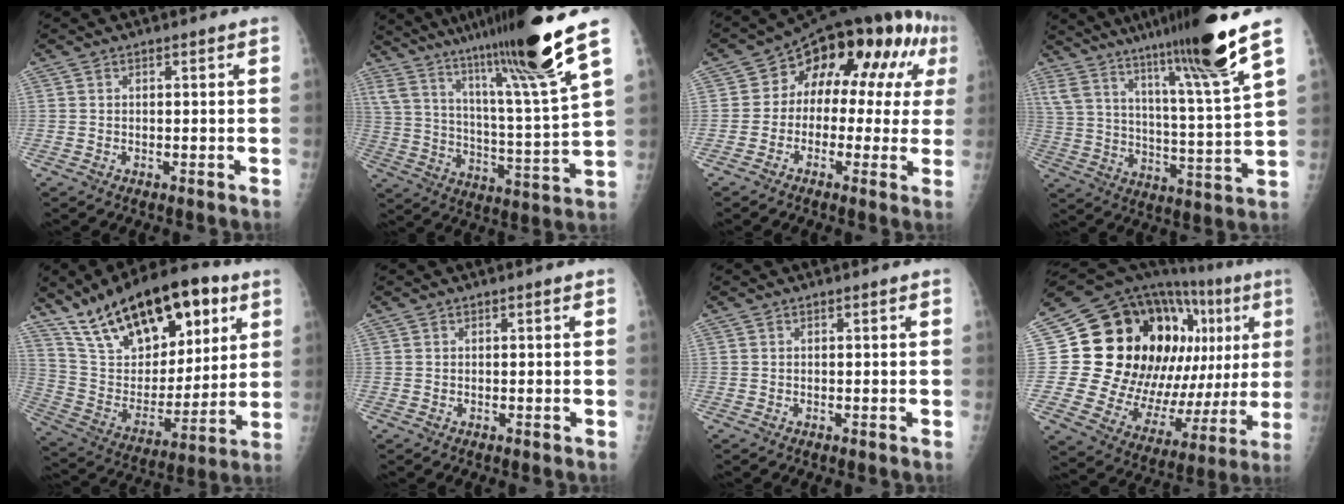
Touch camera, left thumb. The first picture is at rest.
{"total": 22.5, "force": [16.0, 0.0, 15.8], "torque": [-0.238, -0.080, 0.267]}
{"total": 15.3, "force": [3.2, 9.8, 11.3], "torque": [-0.094, 0.042, 0.032]}
{"total": 20.0, "force": [14.6, -0.4, 13.7], "torque": [-0.212, -0.075, 0.238]}
{"total": 26.5, "force": [15.0, 12.5, 17.9], "torque": [-0.261, -0.029, 0.263]}
{"total": 0.0}
{"total": 0.0}
{"total": 32.7, "force": [8.1, 16.3, 27.2], "torque": [-0.358, 0.011, 0.139]}